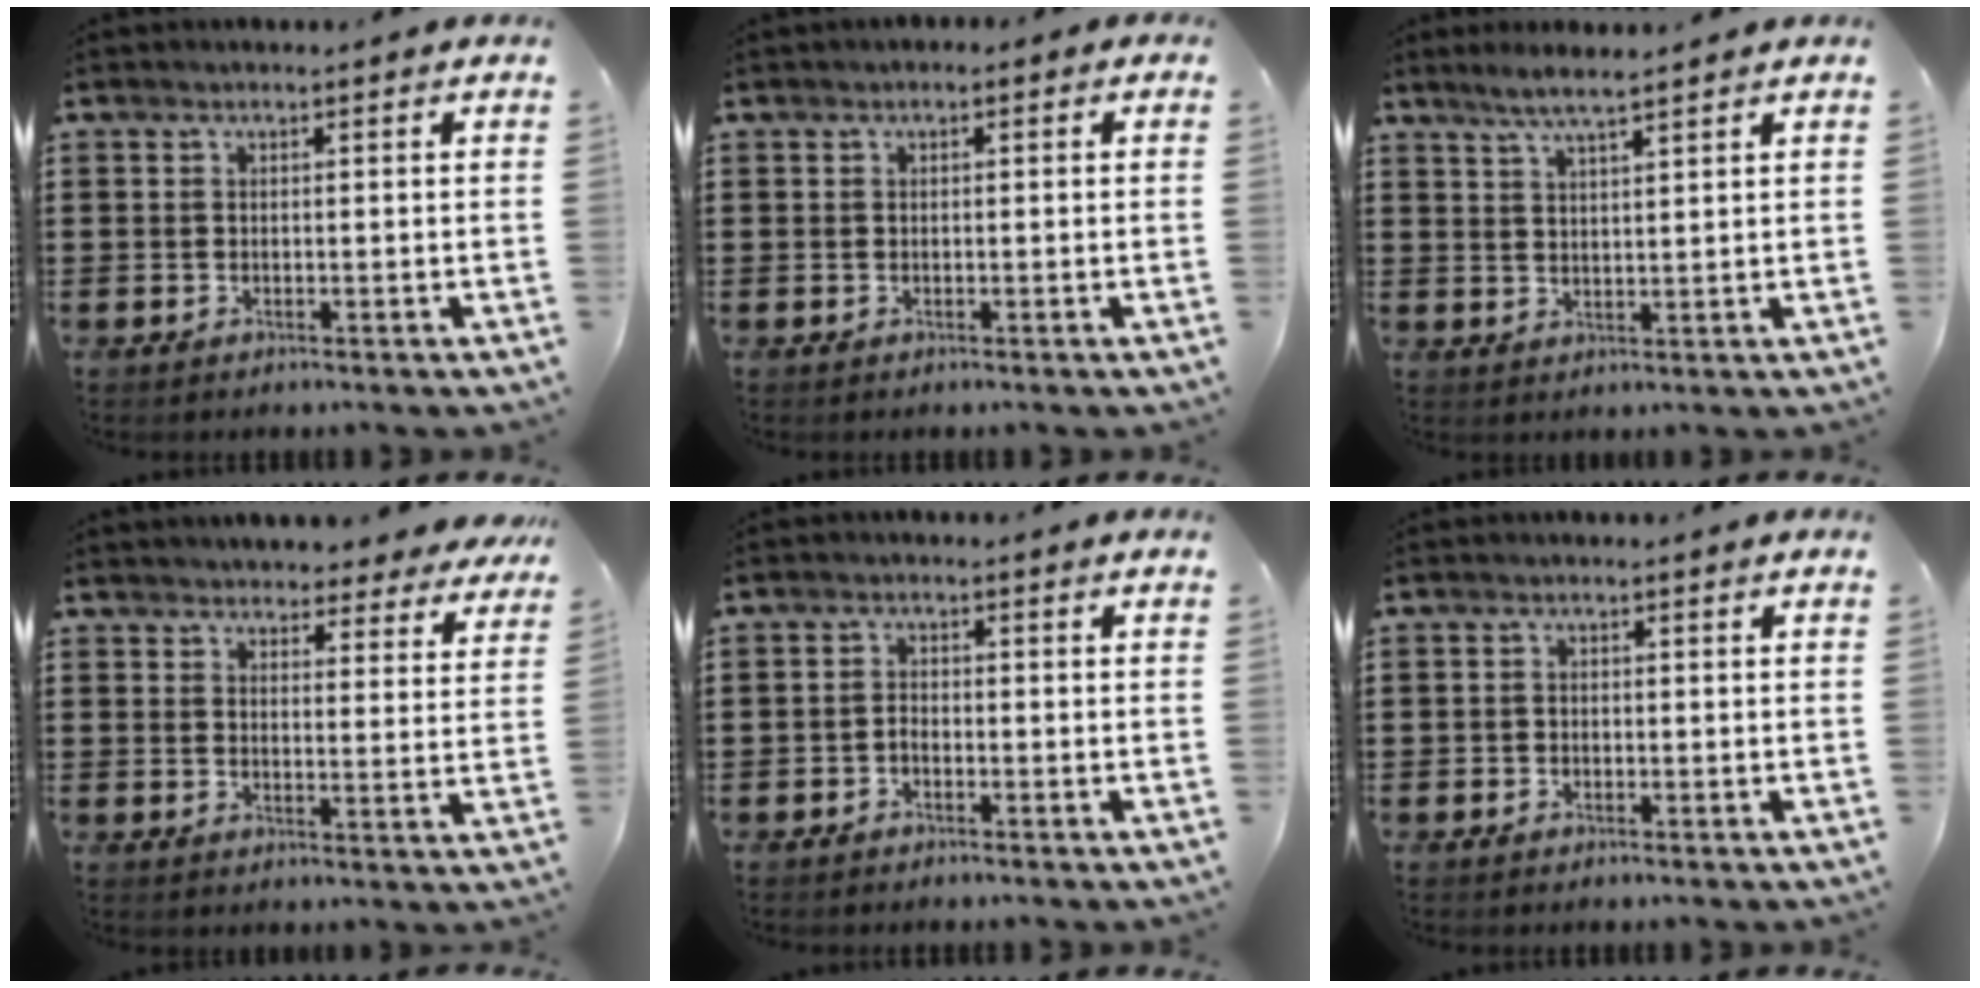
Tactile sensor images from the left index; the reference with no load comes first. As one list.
[{"total": 0.6, "force": [-0.2, 0.4, 0.4], "torque": [-0.008, 0.002, -0.004]}, {"total": 3.9, "force": [3.1, 0.2, 2.3], "torque": [-0.052, 0.001, 0.056]}, {"total": 4.1, "force": [4.0, 0.4, 0.4], "torque": [-0.017, -0.021, 0.073]}, {"total": 1.3, "force": [-1.0, 0.7, 0.5], "torque": [-0.015, 0.003, -0.021]}, {"total": 0.9, "force": [-0.6, 0.7, 0.1], "torque": [-0.004, 0.002, -0.013]}]